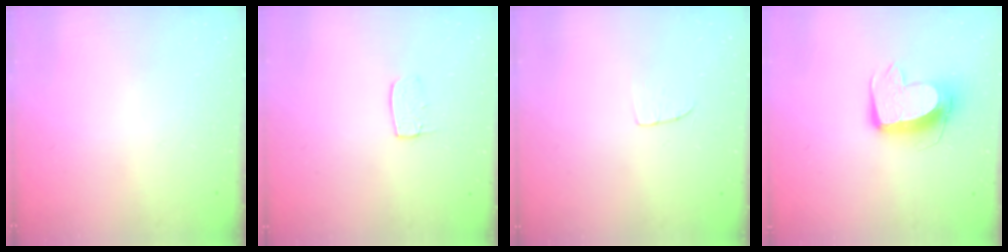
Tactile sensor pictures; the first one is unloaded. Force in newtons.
{"total": 6.0, "press": 6.0, "slide": 0.3}
{"total": 4.1, "press": 4.0, "slide": 0.2}
{"total": 11.7, "press": 11.6, "slide": 1.0}